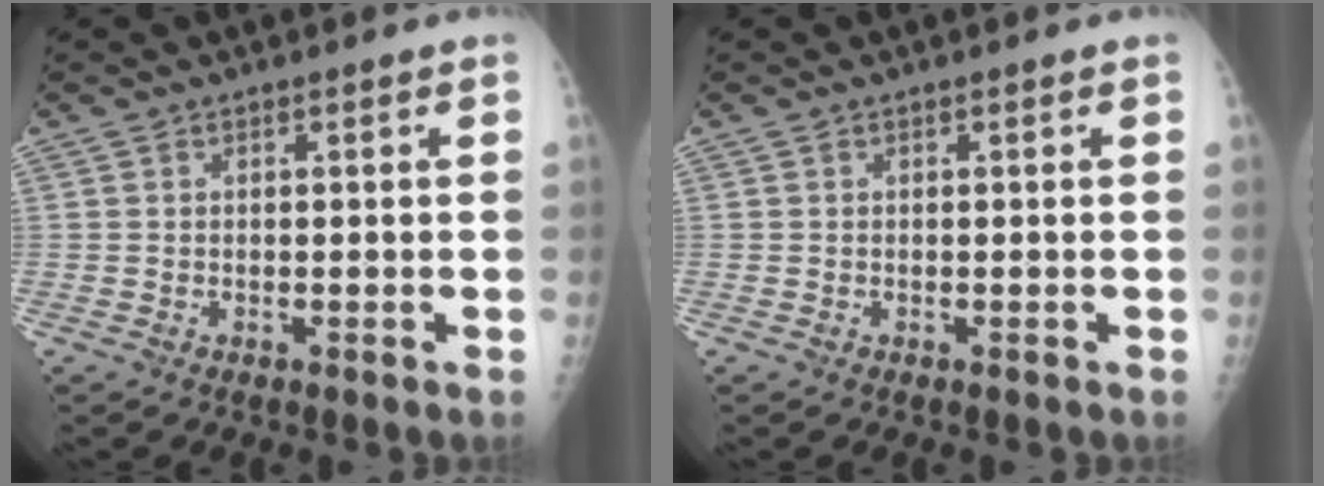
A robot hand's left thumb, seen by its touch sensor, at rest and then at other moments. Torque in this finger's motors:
{"motor_torque": [0.00, 0.00, -0.02, -0.02, 0.00]}